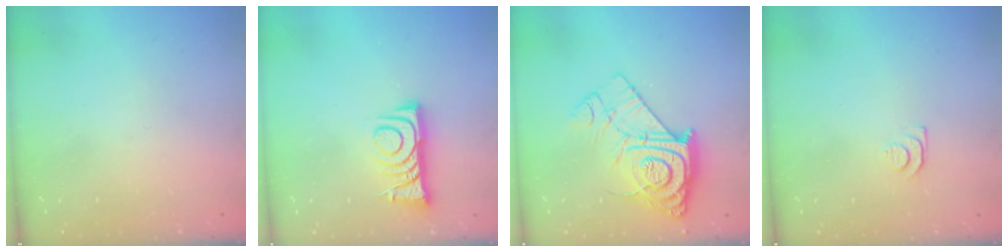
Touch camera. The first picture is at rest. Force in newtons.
{"total": 7.6, "press": 7.6, "slide": 0.7}
{"total": 14.9, "press": 14.8, "slide": 1.0}
{"total": 5.4, "press": 5.4, "slide": 0.7}